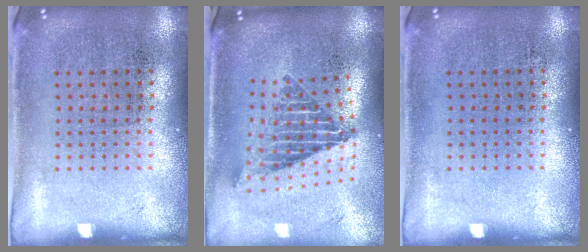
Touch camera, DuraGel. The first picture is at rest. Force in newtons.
{"total": 2.3, "press": 1.6, "slide": 1.7}
{"total": 0.0}